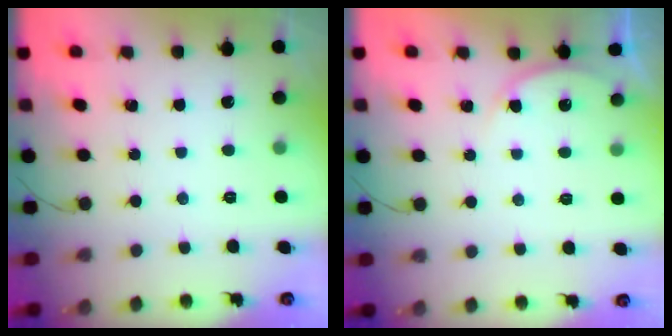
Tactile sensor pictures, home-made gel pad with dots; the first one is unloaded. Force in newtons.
{"total": 3.2, "press": 3.1, "slide": 0.4}